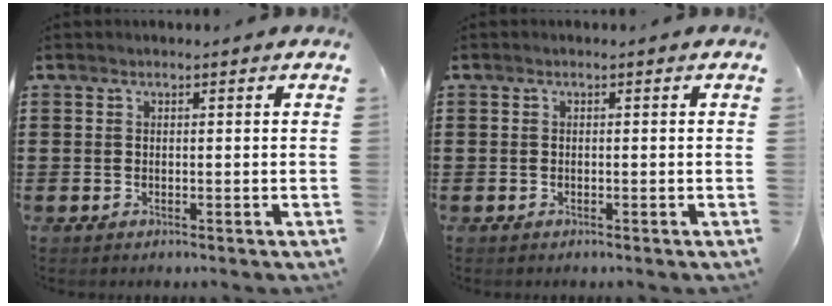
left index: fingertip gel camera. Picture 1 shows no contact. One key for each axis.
{"total": 0.0}